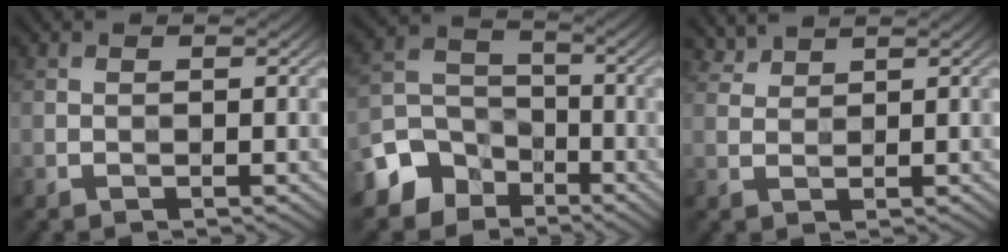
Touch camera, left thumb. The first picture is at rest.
{"total": 8.8, "force": [-5.4, 6.5, 2.4], "torque": [-0.064, -0.013, -0.122]}
{"total": 1.8, "force": [1.8, 0.3, 0.0], "torque": [-0.009, -0.002, 0.042]}